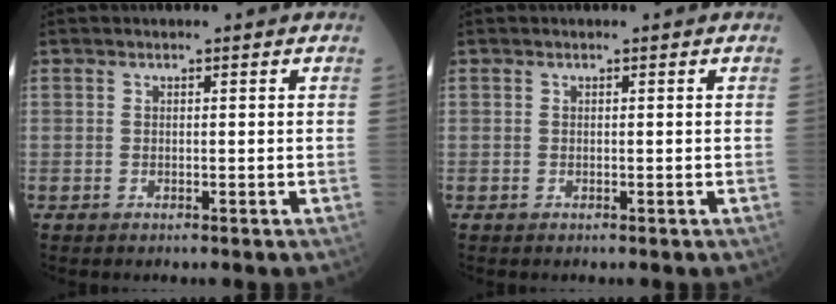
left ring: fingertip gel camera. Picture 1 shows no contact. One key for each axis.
{"total": 0.0}